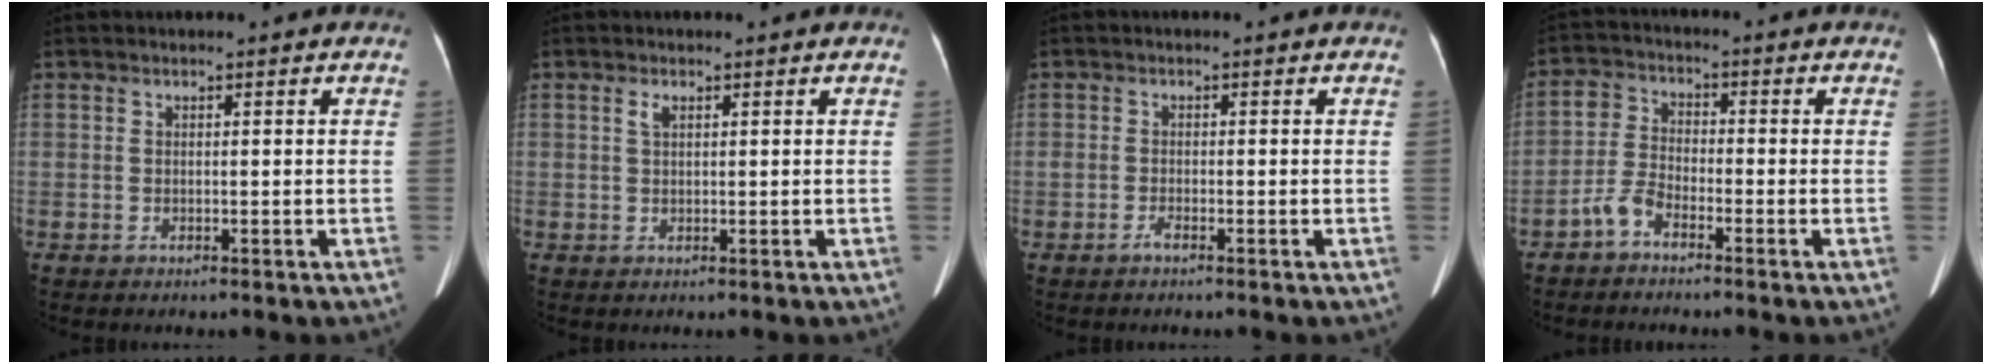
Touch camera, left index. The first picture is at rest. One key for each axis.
{"total": 1.2, "fx": 0.7, "fy": 0.5, "fz": 0.9, "tx": -0.022, "ty": 0.006, "tz": 0.016}
{"total": 0.9, "fx": -0.8, "fy": 0.1, "fz": 0.5, "tx": -0.012, "ty": 0.001, "tz": -0.012}
{"total": 4.1, "fx": -3.1, "fy": 1.8, "fz": 2.0, "tx": -0.051, "ty": 0.000, "tz": -0.065}